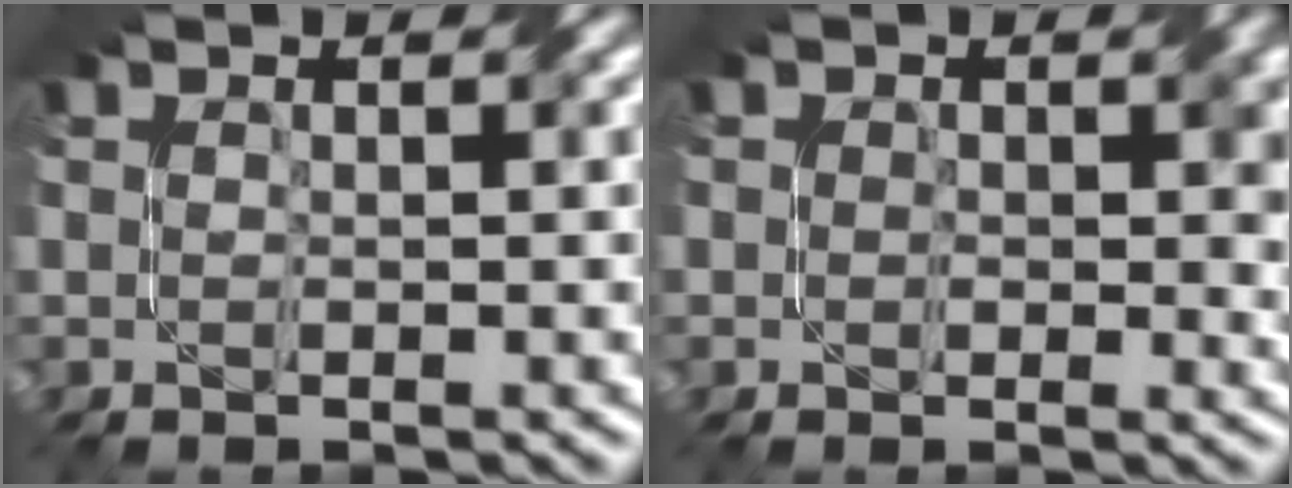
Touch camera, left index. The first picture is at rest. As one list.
[{"total": 3.5, "force": [0.5, 2.4, 2.5], "torque": [-0.029, -0.003, 0.003]}]